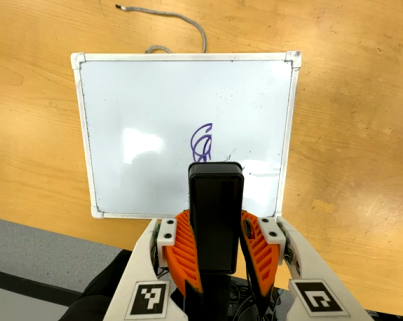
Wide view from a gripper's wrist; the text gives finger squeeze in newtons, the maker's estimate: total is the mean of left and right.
{"total": 9.4, "left": 7.6, "right": 11.2}